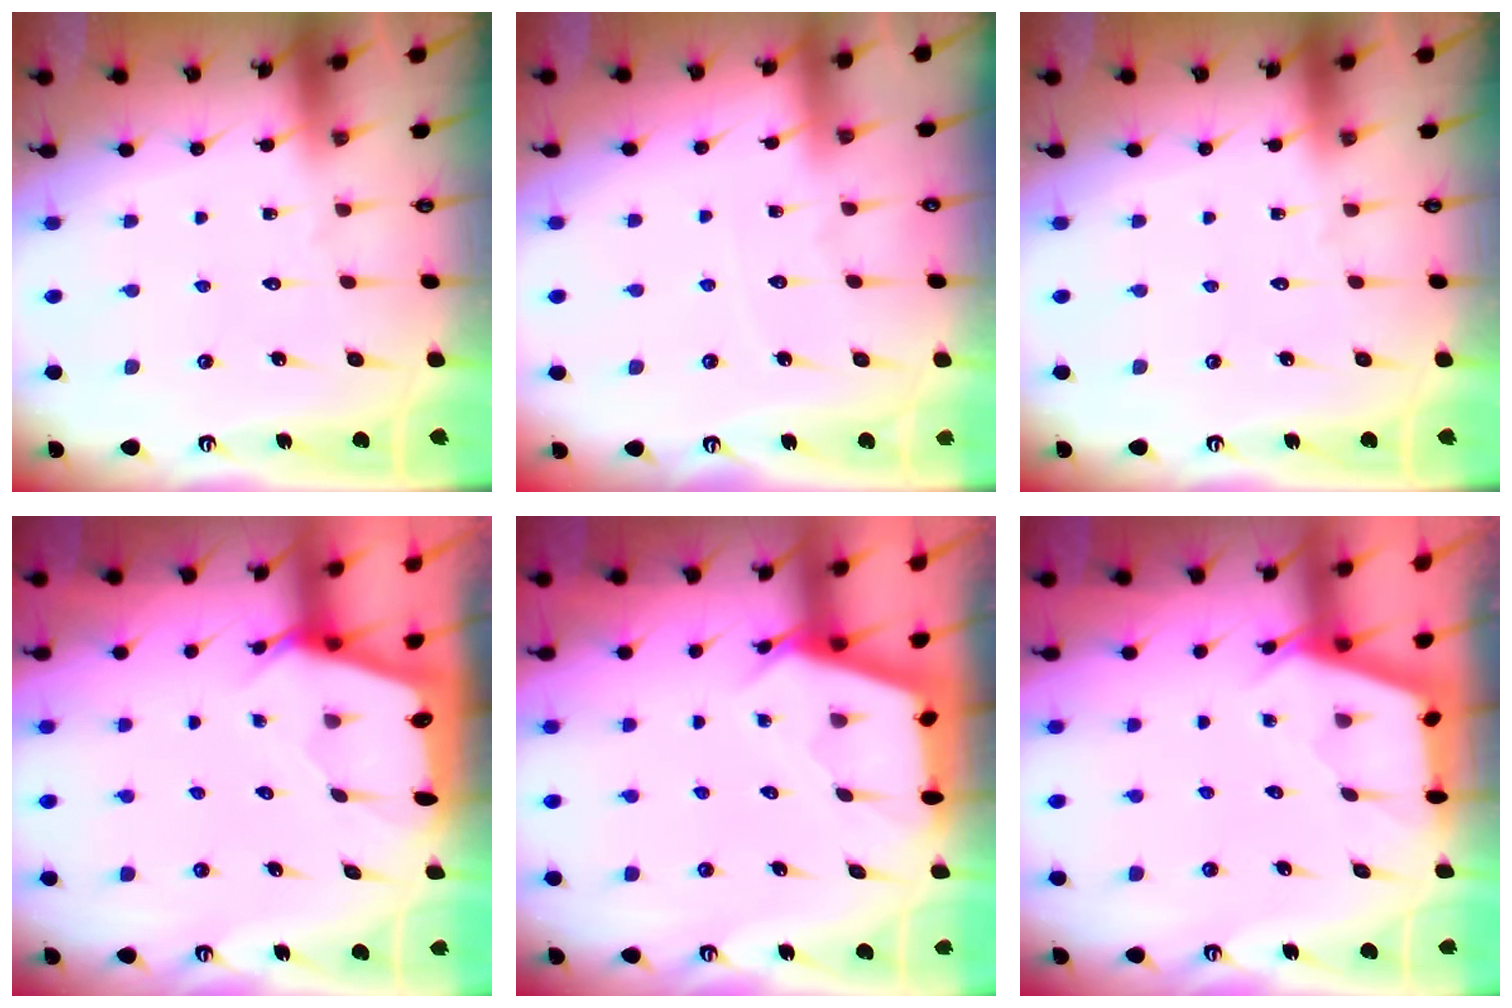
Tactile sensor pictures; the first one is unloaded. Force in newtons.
{"total": 2.4, "press": 2.4, "slide": 0.4}
{"total": 0.0}
{"total": 2.3, "press": 2.3, "slide": 0.3}
{"total": 2.7, "press": 2.7, "slide": 0.3}
{"total": 2.5, "press": 2.5, "slide": 0.3}